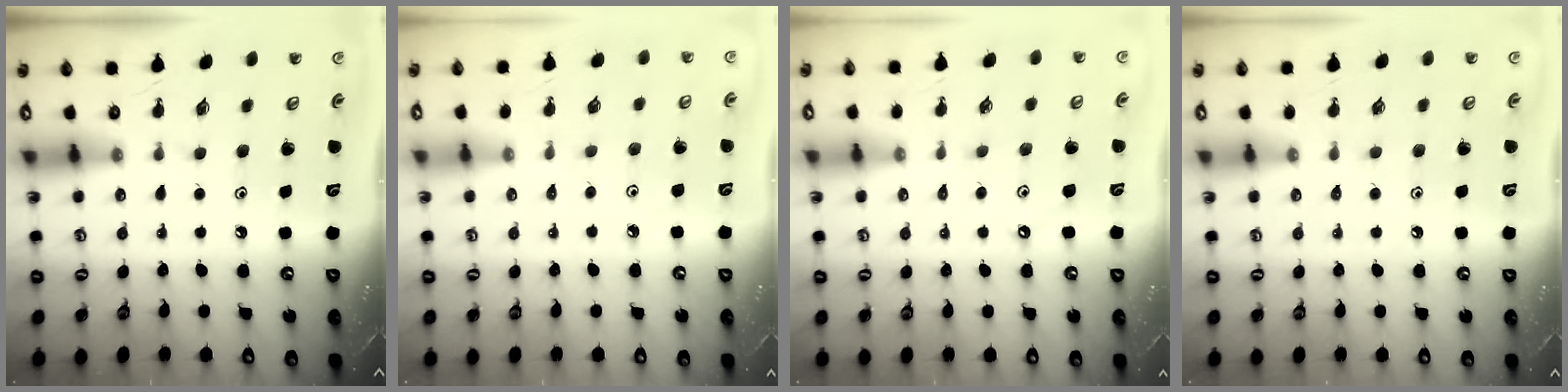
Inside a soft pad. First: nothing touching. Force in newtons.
{"total": 2.7, "press": 2.6, "slide": 0.5}
{"total": 2.8, "press": 2.8, "slide": 0.4}
{"total": 4.7, "press": 4.6, "slide": 0.7}